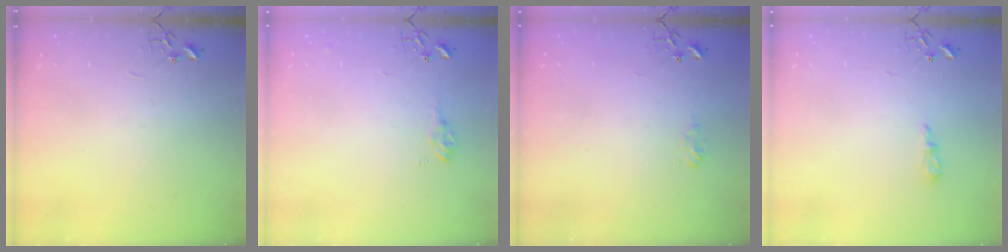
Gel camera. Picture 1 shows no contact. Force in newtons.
{"total": 8.8, "press": 8.7, "slide": 1.0}
{"total": 6.3, "press": 6.3, "slide": 0.8}
{"total": 6.3, "press": 6.2, "slide": 0.8}